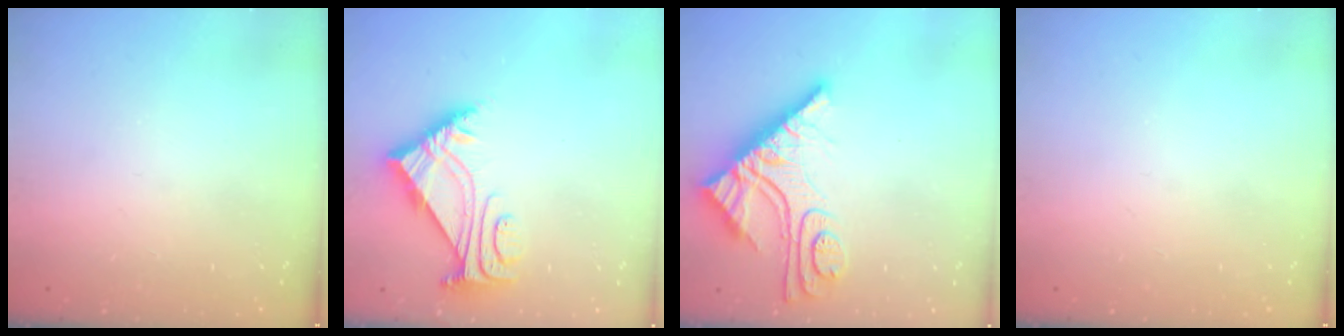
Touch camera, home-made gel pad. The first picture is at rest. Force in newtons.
{"total": 5.6, "press": 5.5, "slide": 1.0}
{"total": 13.6, "press": 13.6, "slide": 1.3}
{"total": 0.0}